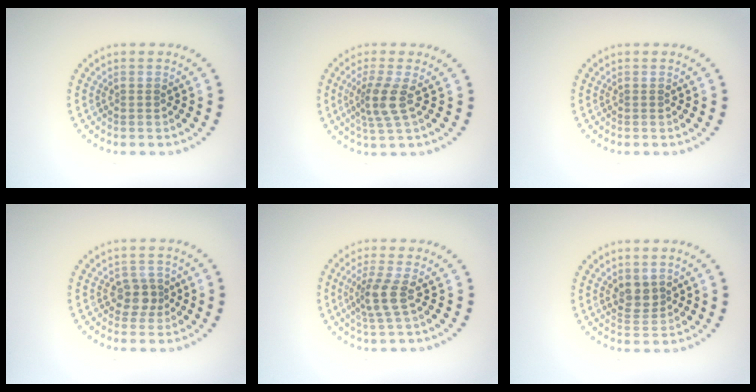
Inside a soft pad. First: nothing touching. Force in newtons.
{"total": 3.0, "press": 2.2, "slide": 2.0}
{"total": 0.0}
{"total": 2.0, "press": 1.7, "slide": 1.0}
{"total": 2.6, "press": 2.0, "slide": 1.8}
{"total": 1.9, "press": 1.8, "slide": 0.8}